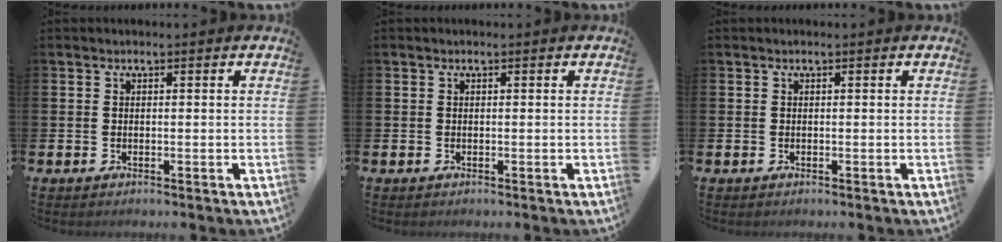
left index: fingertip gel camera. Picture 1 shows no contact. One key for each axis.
{"total": 0.0}
{"total": 0.0}